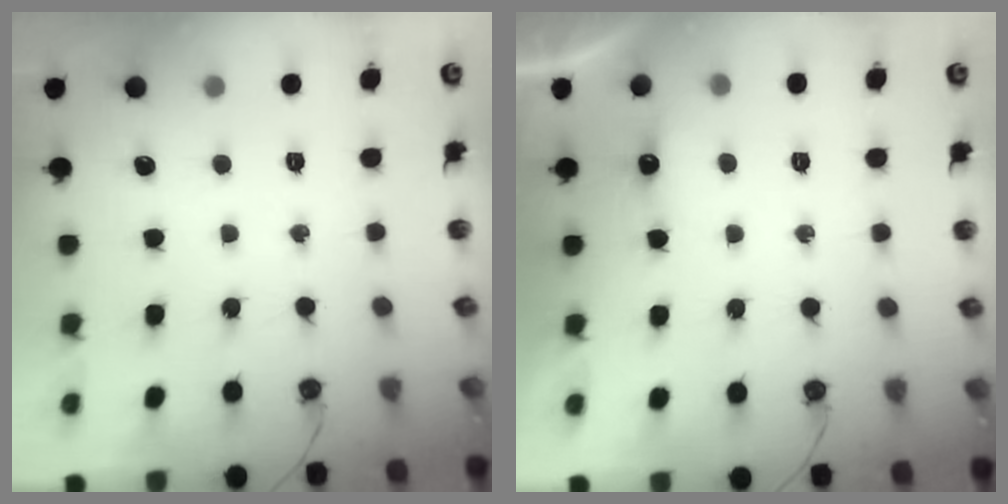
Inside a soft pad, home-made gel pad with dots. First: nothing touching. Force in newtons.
{"total": 4.3, "press": 4.3, "slide": 0.7}